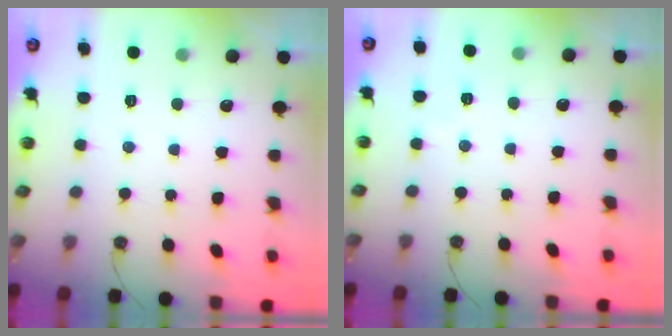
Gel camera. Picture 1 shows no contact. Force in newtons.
{"total": 2.8, "press": 2.7, "slide": 0.8}